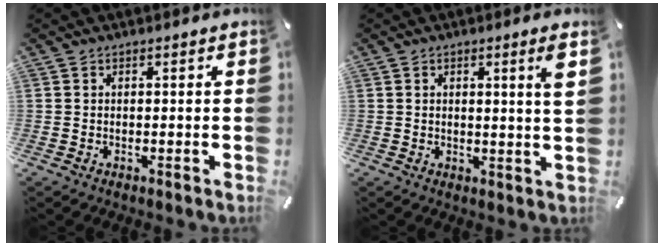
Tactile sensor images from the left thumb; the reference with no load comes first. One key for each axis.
{"total": 4.5, "fx": 1.6, "fy": 0.2, "fz": 4.2, "tx": -0.065, "ty": -0.010, "tz": 0.021}